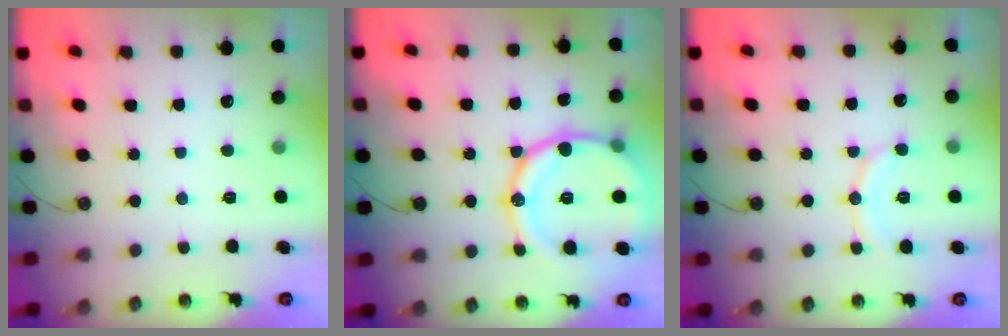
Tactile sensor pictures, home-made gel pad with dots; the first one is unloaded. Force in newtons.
{"total": 19.6, "press": 19.3, "slide": 3.3}
{"total": 9.7, "press": 9.7, "slide": 1.1}